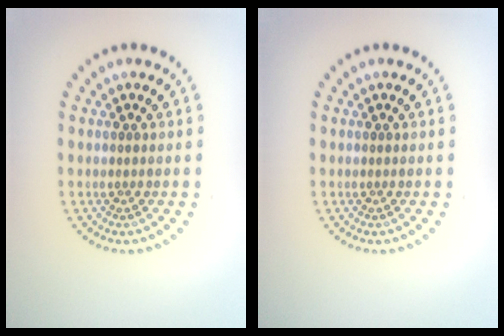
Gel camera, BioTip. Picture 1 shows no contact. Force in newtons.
{"total": 0.0}